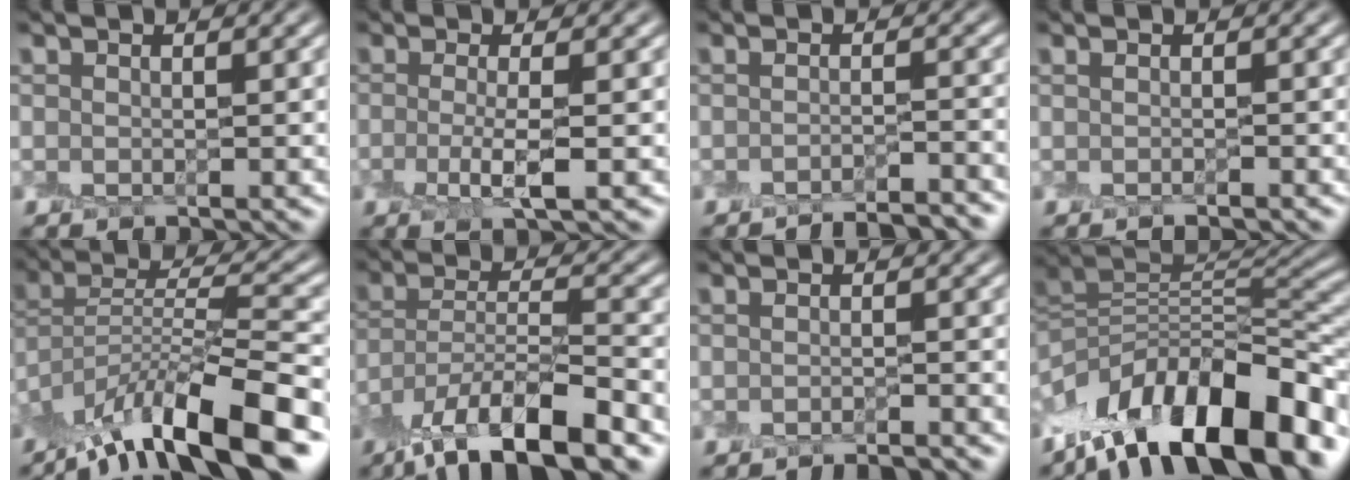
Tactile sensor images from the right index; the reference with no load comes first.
{"total": 2.9, "force": [-0.5, 0.5, 2.9], "torque": [-0.060, -0.009, -0.013]}
{"total": 4.2, "force": [-3.6, 0.5, 2.0], "torque": [-0.019, 0.004, -0.049]}
{"total": 0.7, "force": [-0.2, -0.1, 0.6], "torque": [-0.008, -0.002, -0.004]}
{"total": 13.1, "force": [-9.0, 3.1, 9.0], "torque": [-0.158, 0.018, -0.161]}
{"total": 10.9, "force": [-7.4, 3.0, 7.4], "torque": [-0.126, 0.006, -0.143]}
{"total": 2.0, "force": [-1.5, 0.2, 1.2], "torque": [-0.003, -0.001, -0.028]}
{"total": 14.4, "force": [-7.4, 5.7, 10.9], "torque": [-0.184, 0.028, -0.138]}